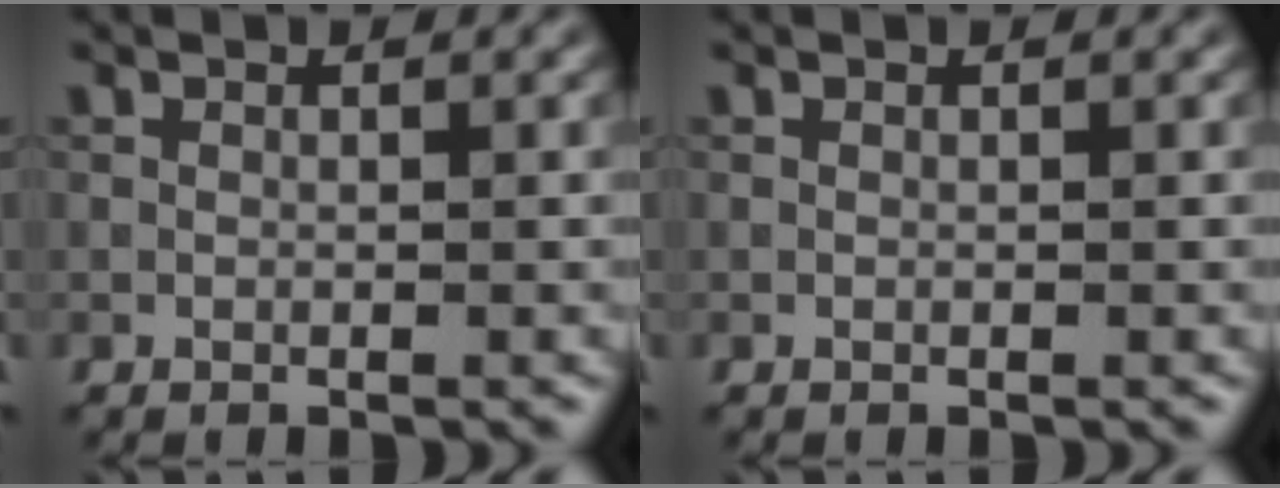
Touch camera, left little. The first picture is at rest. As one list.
[{"total": 0.0}]